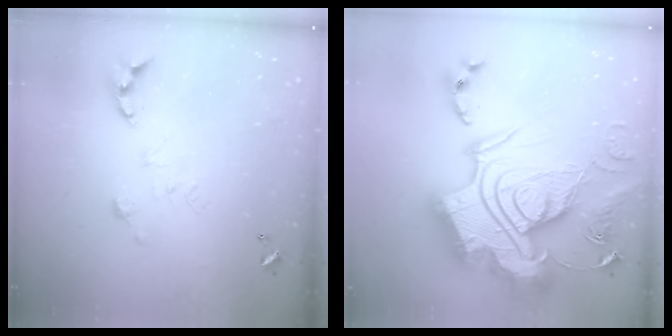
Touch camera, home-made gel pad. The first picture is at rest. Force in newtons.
{"total": 0.7, "press": 0.7, "slide": 0.1}